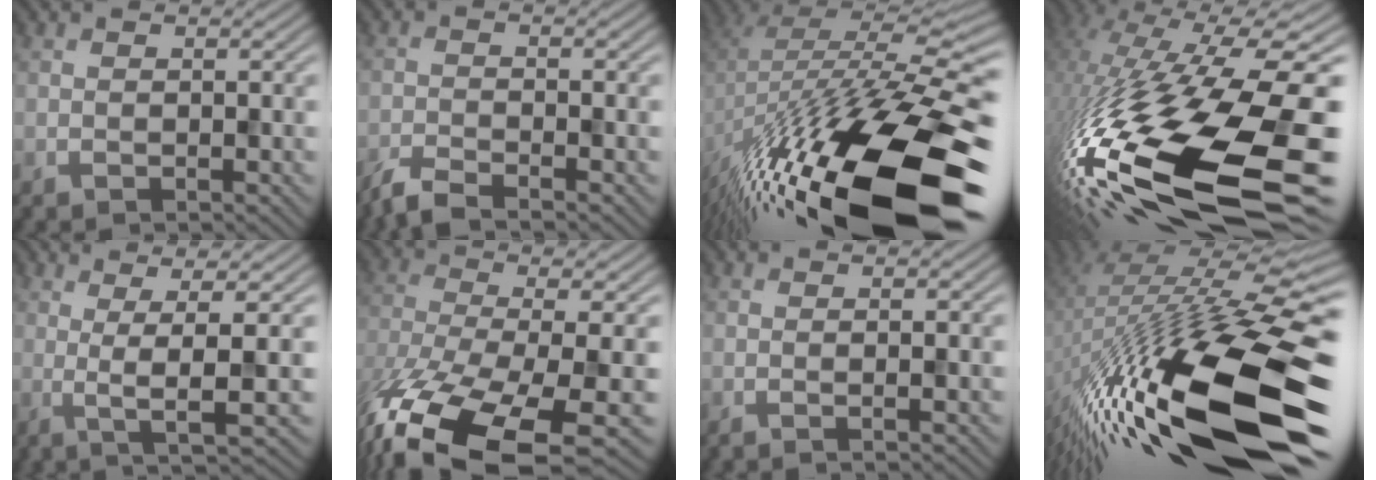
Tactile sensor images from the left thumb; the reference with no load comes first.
{"total": 3.9, "force": [-3.4, 0.7, 1.8], "torque": [-0.028, -0.003, -0.071]}
{"total": 19.0, "force": [-10.1, 7.4, 14.3], "torque": [-0.242, -0.025, -0.154]}
{"total": 20.0, "force": [-7.0, 8.7, 16.6], "torque": [-0.360, -0.043, -0.098]}
{"total": 4.6, "force": [0.3, 0.3, 4.5], "torque": [-0.089, 0.005, 0.012]}
{"total": 14.6, "force": [-9.9, 4.9, 9.6], "torque": [-0.233, -0.053, -0.136]}
{"total": 1.5, "force": [-0.3, 0.4, 1.4], "torque": [-0.014, 0.006, -0.011]}
{"total": 20.1, "force": [-7.5, 6.1, 17.6], "torque": [-0.330, -0.027, -0.121]}